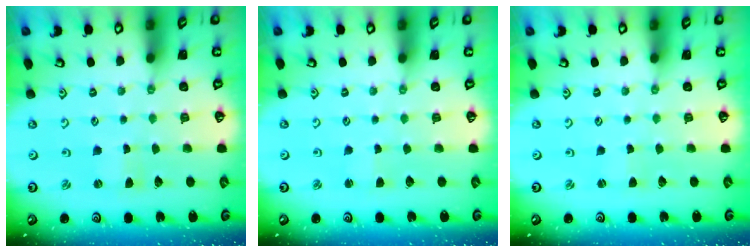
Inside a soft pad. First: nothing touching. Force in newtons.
{"total": 1.3, "press": 1.2, "slide": 0.3}
{"total": 0.0}